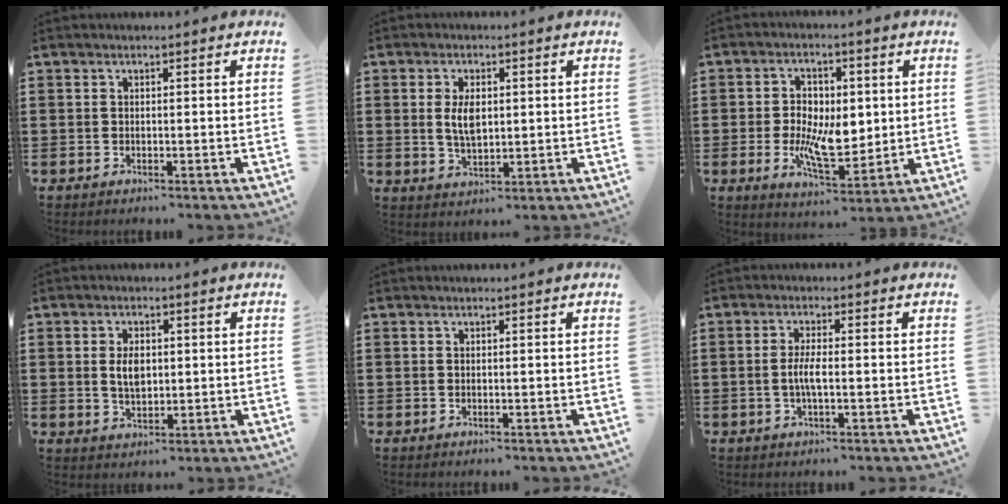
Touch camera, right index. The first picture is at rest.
{"total": 4.8, "force": [0.6, 2.4, 4.1], "torque": [-0.076, 0.005, 0.007]}
{"total": 9.1, "force": [-0.5, 5.1, 7.5], "torque": [-0.137, 0.004, -0.010]}
{"total": 4.1, "force": [0.4, 2.3, 3.4], "torque": [-0.062, 0.006, 0.004]}
{"total": 0.0}
{"total": 3.3, "force": [-0.8, 0.5, 3.2], "torque": [-0.072, -0.007, -0.019]}